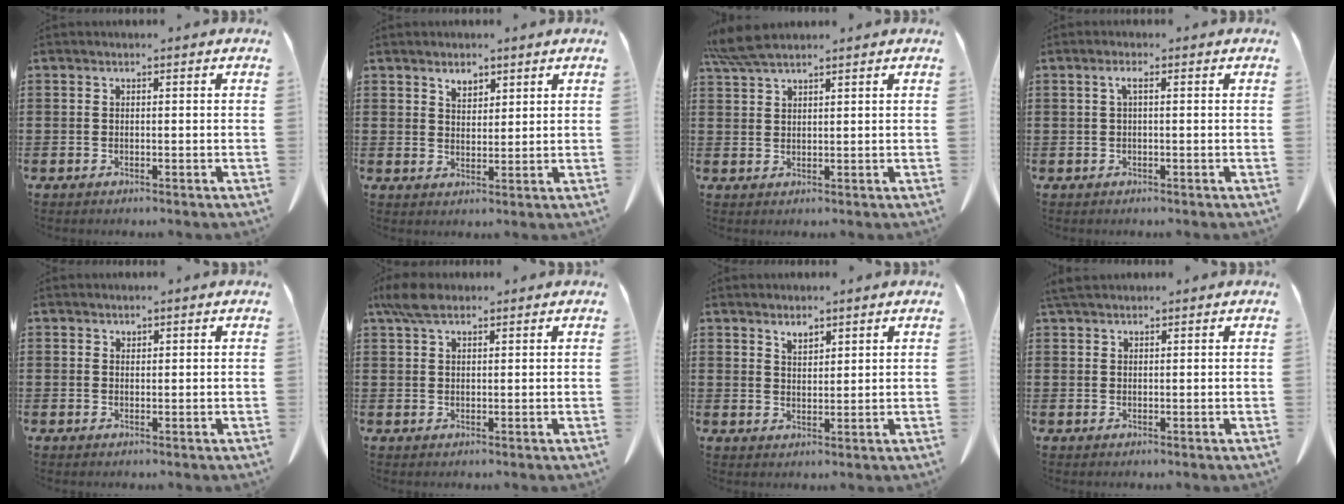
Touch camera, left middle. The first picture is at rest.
{"total": 2.6, "force": [2.1, 1.3, 0.8], "torque": [-0.013, -0.001, 0.039]}
{"total": 4.5, "force": [3.7, 0.6, 2.5], "torque": [-0.059, -0.005, 0.072]}
{"total": 1.6, "force": [0.2, 0.3, 1.6], "torque": [-0.031, 0.002, 0.004]}
{"total": 0.8, "force": [0.8, 0.3, 0.0], "torque": [-0.003, -0.003, 0.018]}
{"total": 4.0, "force": [2.6, 1.6, 2.6], "torque": [-0.059, 0.005, 0.051]}
{"total": 2.2, "force": [1.9, 0.6, 0.7], "torque": [-0.017, -0.001, 0.037]}
{"total": 2.1, "force": [1.8, 0.6, 1.0], "torque": [-0.025, 0.002, 0.036]}